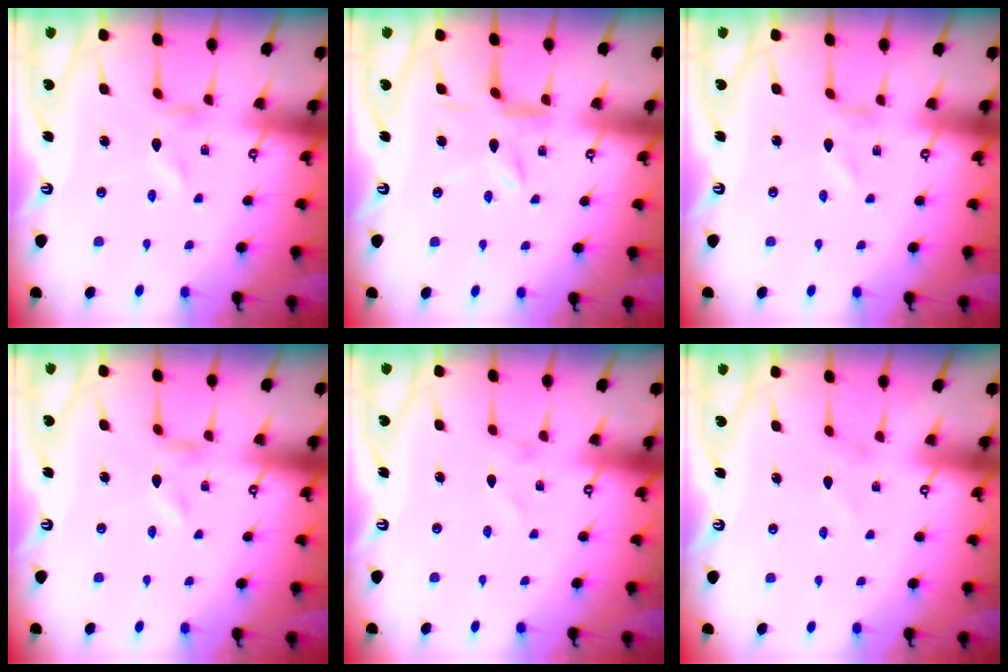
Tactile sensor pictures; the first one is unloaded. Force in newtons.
{"total": 6.9, "press": 6.9, "slide": 0.7}
{"total": 1.2, "press": 1.2, "slide": 0.2}
{"total": 0.7, "press": 0.6, "slide": 0.3}
{"total": 0.9, "press": 0.9, "slide": 0.1}
{"total": 1.0, "press": 0.9, "slide": 0.2}